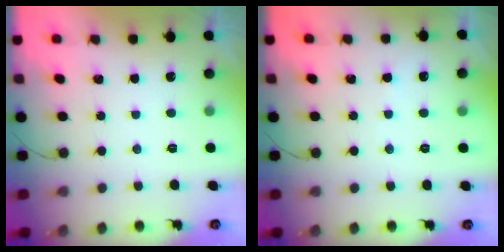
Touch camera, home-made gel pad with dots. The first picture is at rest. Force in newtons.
{"total": 2.5, "press": 2.5, "slide": 0.3}